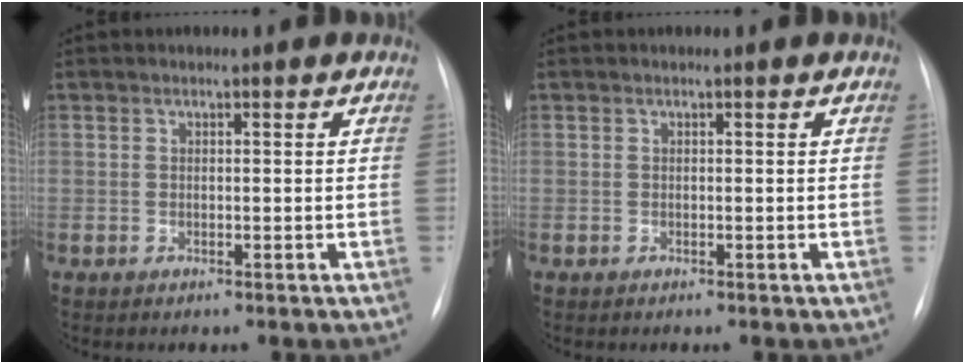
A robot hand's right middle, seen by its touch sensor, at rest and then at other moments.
{"total": 0.0}